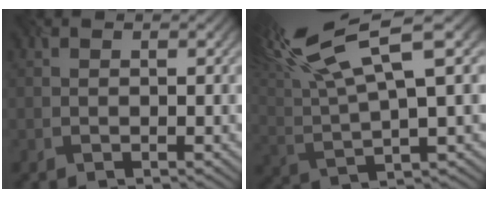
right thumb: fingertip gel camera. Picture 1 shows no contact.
{"total": 14.5, "force": [8.1, 3.5, 11.5], "torque": [-0.251, 0.027, 0.154]}